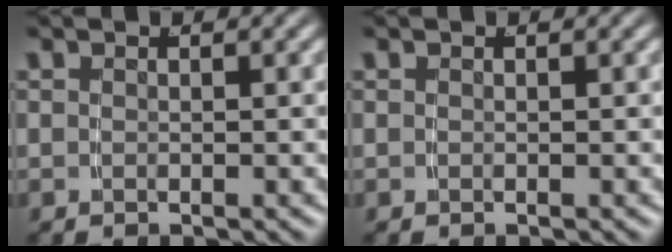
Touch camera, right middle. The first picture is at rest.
{"total": 0.0}